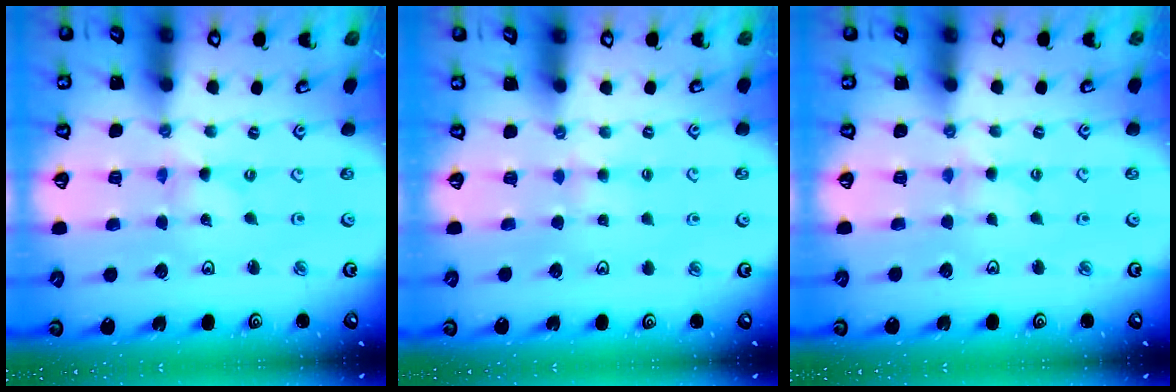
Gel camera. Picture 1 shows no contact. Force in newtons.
{"total": 3.6, "press": 3.5, "slide": 0.6}
{"total": 2.7, "press": 2.6, "slide": 0.4}